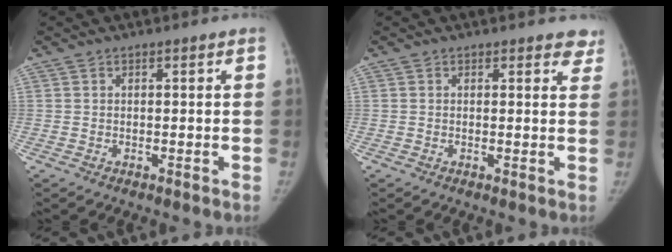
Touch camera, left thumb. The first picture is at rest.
{"total": 3.5, "force": [2.9, 1.5, 1.0], "torque": [0.022, -0.013, 0.018]}